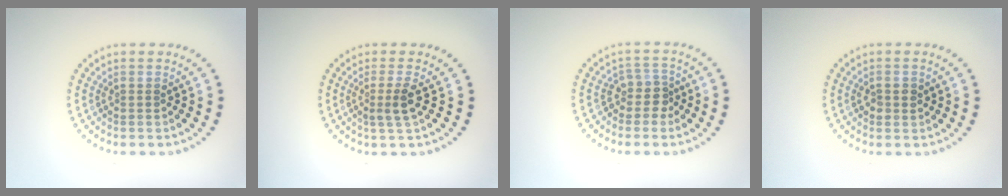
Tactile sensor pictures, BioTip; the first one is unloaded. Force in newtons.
{"total": 2.0, "press": 1.5, "slide": 1.3}
{"total": 2.1, "press": 1.5, "slide": 1.4}
{"total": 1.4, "press": 1.4, "slide": 0.2}